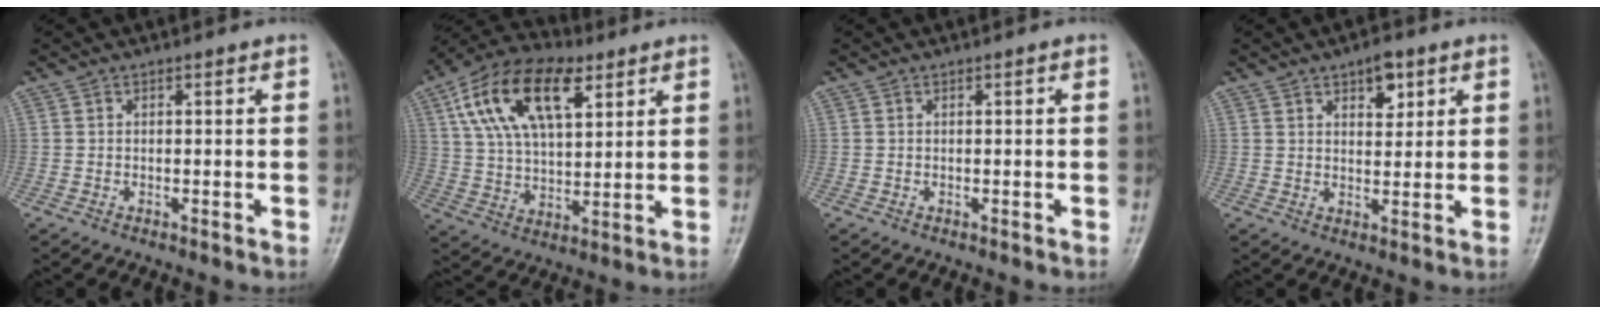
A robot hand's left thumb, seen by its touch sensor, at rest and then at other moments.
{"total": 18.5, "force": [8.0, 9.6, 13.6], "torque": [-0.228, -0.003, 0.142]}
{"total": 0.0}
{"total": 5.1, "force": [2.8, 2.7, 3.3], "torque": [-0.025, -0.013, 0.039]}